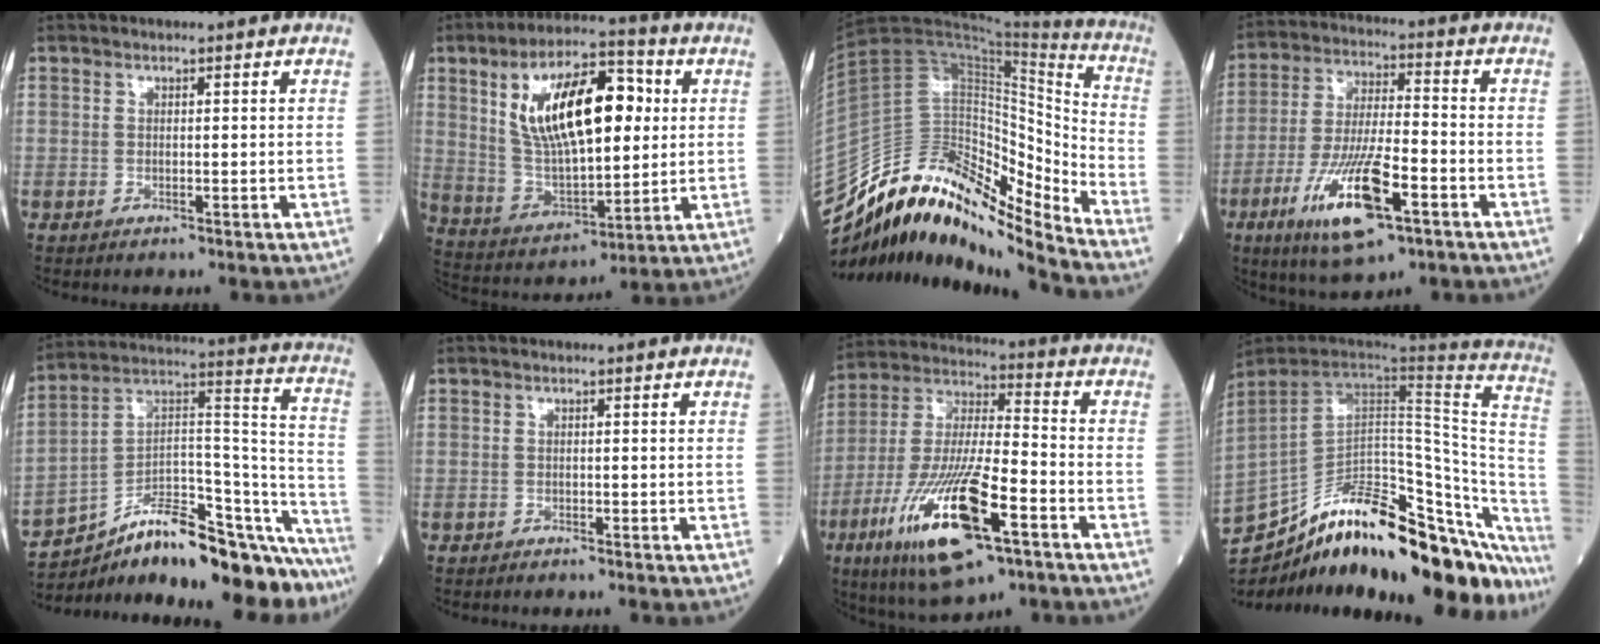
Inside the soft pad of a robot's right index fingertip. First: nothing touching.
{"total": 18.4, "force": [4.8, 7.2, 16.2], "torque": [-0.294, 0.025, 0.087]}
{"total": 18.4, "force": [-16.8, 2.1, 7.1], "torque": [-0.118, 0.084, -0.293]}
{"total": 14.6, "force": [-6.5, 3.1, 12.7], "torque": [-0.251, -0.019, -0.110]}
{"total": 25.8, "force": [-21.7, 4.5, 13.2], "torque": [-0.137, 0.046, -0.322]}
{"total": 0.6, "force": [-0.5, 0.1, 0.1], "torque": [-0.006, -0.001, -0.012]}
{"total": 19.8, "force": [-8.9, 4.3, 17.1], "torque": [-0.370, -0.031, -0.156]}
{"total": 41.6, "force": [-32.3, 12.0, 23.3], "torque": [-0.327, -0.052, -0.455]}